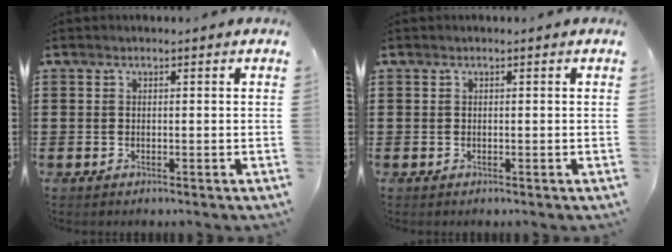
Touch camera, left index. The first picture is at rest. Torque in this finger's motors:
{"motor_torque": [0.15, 0.13, 0.00, 0.00]}